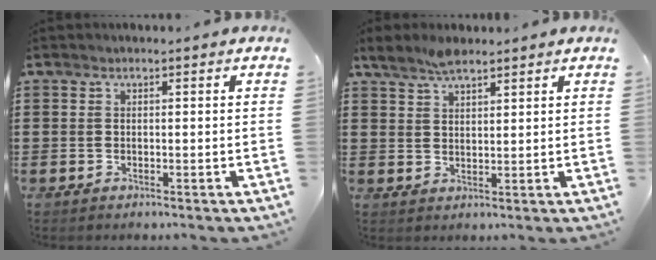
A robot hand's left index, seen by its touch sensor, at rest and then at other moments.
{"total": 3.5, "force": [3.0, 1.3, 1.5], "torque": [-0.035, 0.003, 0.056]}